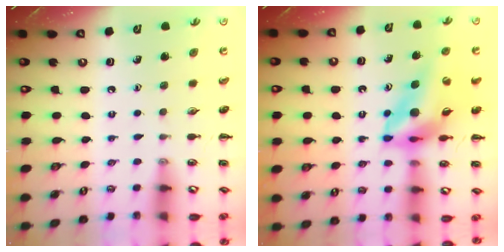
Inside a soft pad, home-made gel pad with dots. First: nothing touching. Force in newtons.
{"total": 13.2, "press": 12.5, "slide": 4.3}